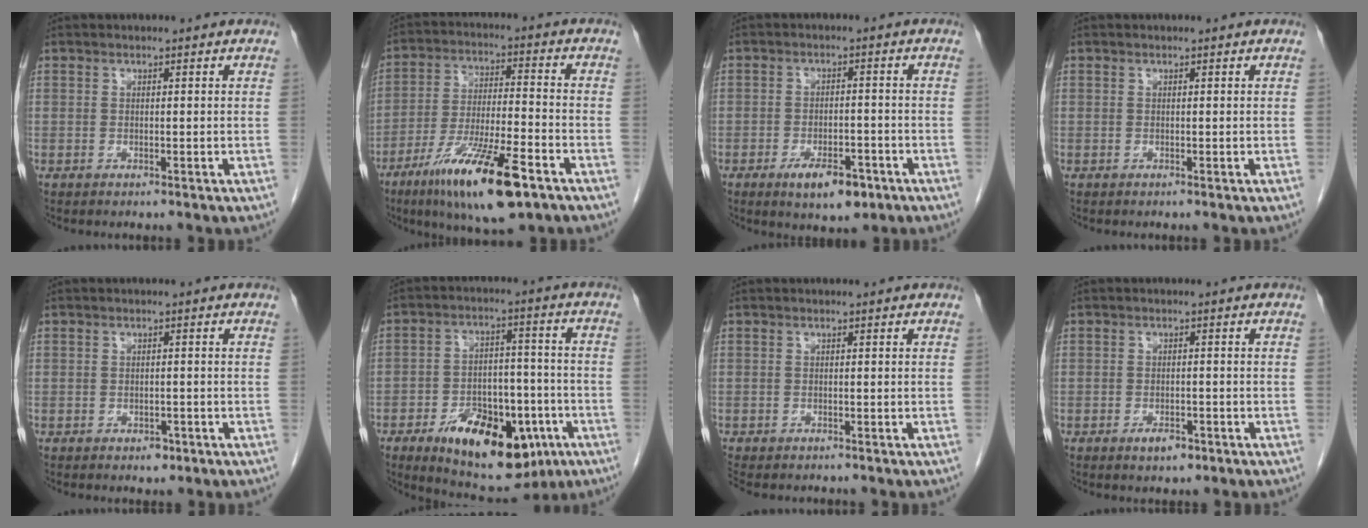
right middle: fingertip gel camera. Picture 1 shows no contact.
{"total": 15.9, "force": [-9.3, 2.4, 12.6], "torque": [-0.228, -0.031, -0.159]}
{"total": 6.7, "force": [-3.9, 2.7, 4.7], "torque": [-0.074, -0.003, -0.053]}
{"total": 0.0}
{"total": 1.8, "force": [-1.0, 1.1, 0.9], "torque": [-0.010, 0.003, -0.008]}
{"total": 19.2, "force": [-9.4, 10.3, 13.2], "torque": [-0.187, 0.015, -0.127]}
{"total": 3.0, "force": [-2.6, 1.1, 1.2], "torque": [-0.019, -0.009, -0.036]}
{"total": 2.6, "force": [-1.5, 1.2, 1.7], "torque": [-0.027, 0.002, -0.018]}